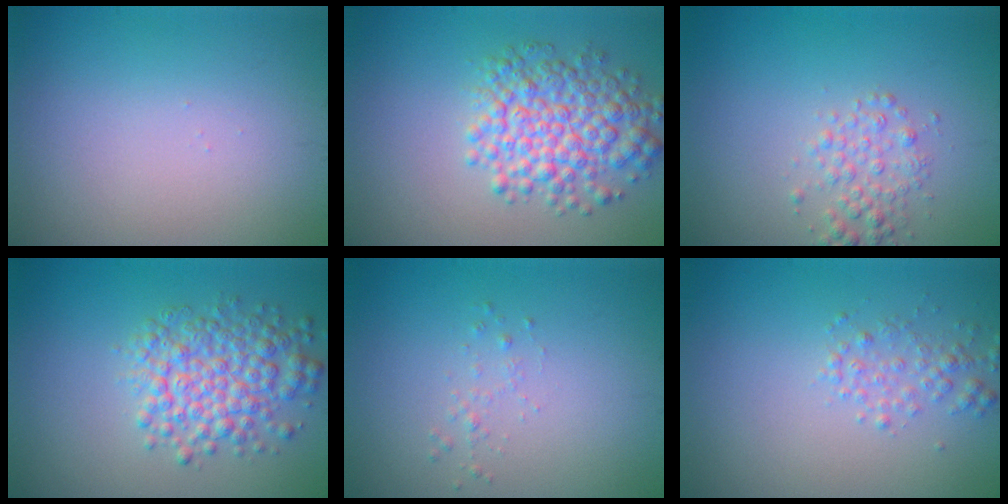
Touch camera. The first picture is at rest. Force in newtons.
{"total": 5.8, "press": 5.8, "slide": 0.2}
{"total": 2.2, "press": 2.2, "slide": 0.0}
{"total": 5.2, "press": 5.2, "slide": 0.1}
{"total": 0.8, "press": 0.8, "slide": 0.0}
{"total": 1.9, "press": 1.9, "slide": 0.1}